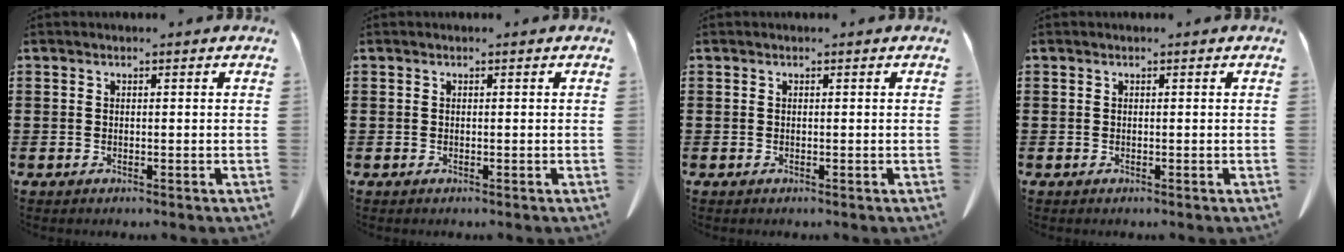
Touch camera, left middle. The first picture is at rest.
{"total": 0.0}
{"total": 0.0}
{"total": 0.0}